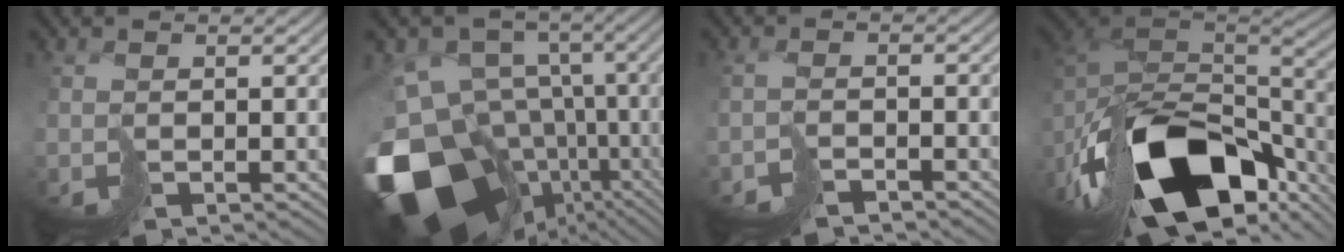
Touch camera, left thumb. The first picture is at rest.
{"total": 21.7, "force": [-8.5, 15.7, 12.4], "torque": [-0.292, -0.038, -0.105]}
{"total": 2.7, "force": [-2.2, 0.9, 1.3], "torque": [-0.027, 0.000, -0.050]}
{"total": 20.4, "force": [-10.8, 10.8, 13.4], "torque": [-0.299, -0.041, -0.159]}